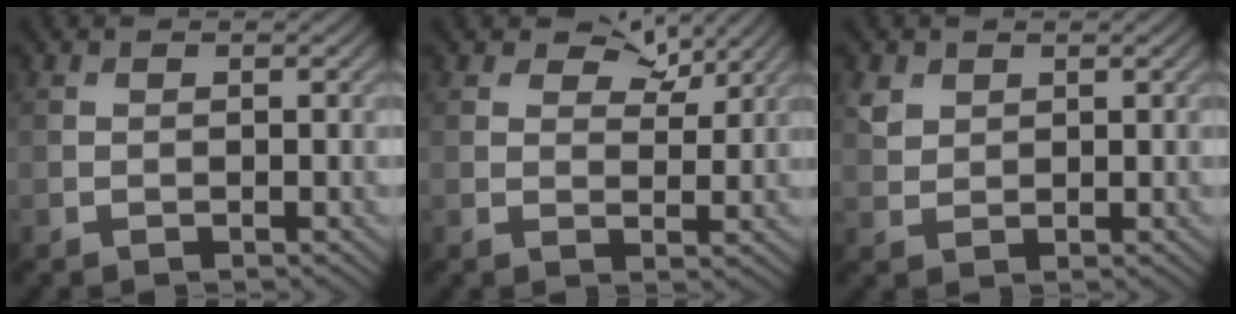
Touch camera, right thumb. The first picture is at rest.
{"total": 4.7, "force": [3.1, 2.4, 2.6], "torque": [-0.041, -0.002, 0.048]}
{"total": 2.2, "force": [1.3, 1.6, 0.8], "torque": [-0.022, 0.000, 0.027]}